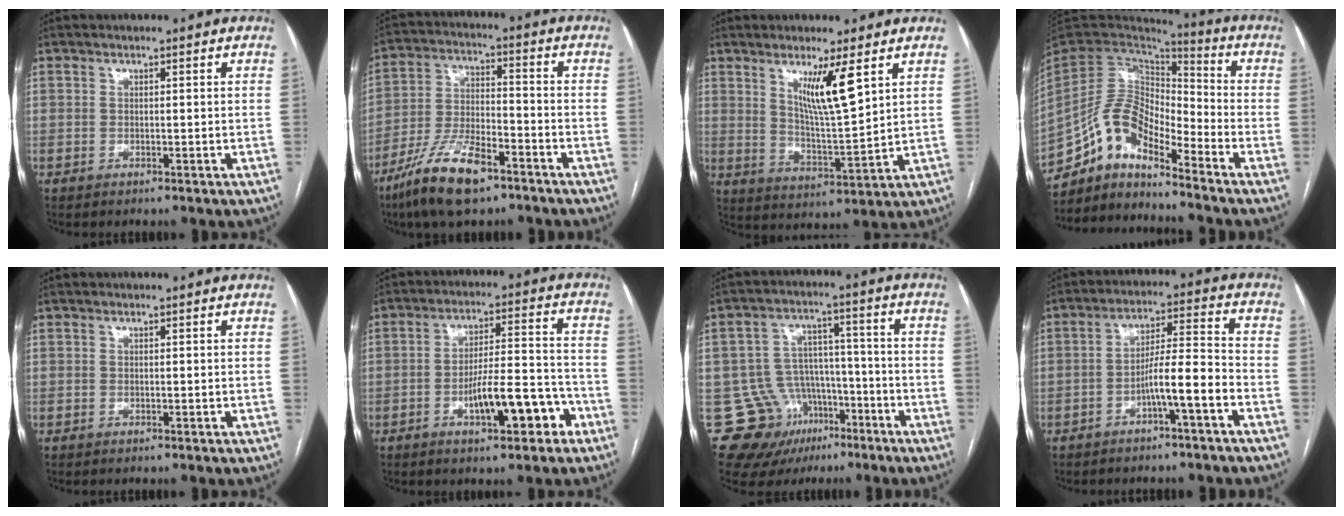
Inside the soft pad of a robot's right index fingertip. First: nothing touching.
{"total": 12.7, "force": [-8.4, 3.5, 8.8], "torque": [-0.180, -0.013, -0.155]}
{"total": 8.8, "force": [4.5, 0.3, 7.5], "torque": [-0.134, -0.019, 0.085]}
{"total": 11.2, "force": [-9.4, 3.3, 5.2], "torque": [-0.099, 0.041, -0.178]}
{"total": 0.0}
{"total": 9.9, "force": [-4.7, 2.4, 8.4], "torque": [-0.136, 0.020, -0.067]}
{"total": 12.2, "force": [-6.7, 9.9, 2.4], "torque": [-0.037, 0.067, -0.092]}
{"total": 7.4, "force": [-3.6, -0.2, 6.5], "torque": [-0.108, 0.022, -0.058]}